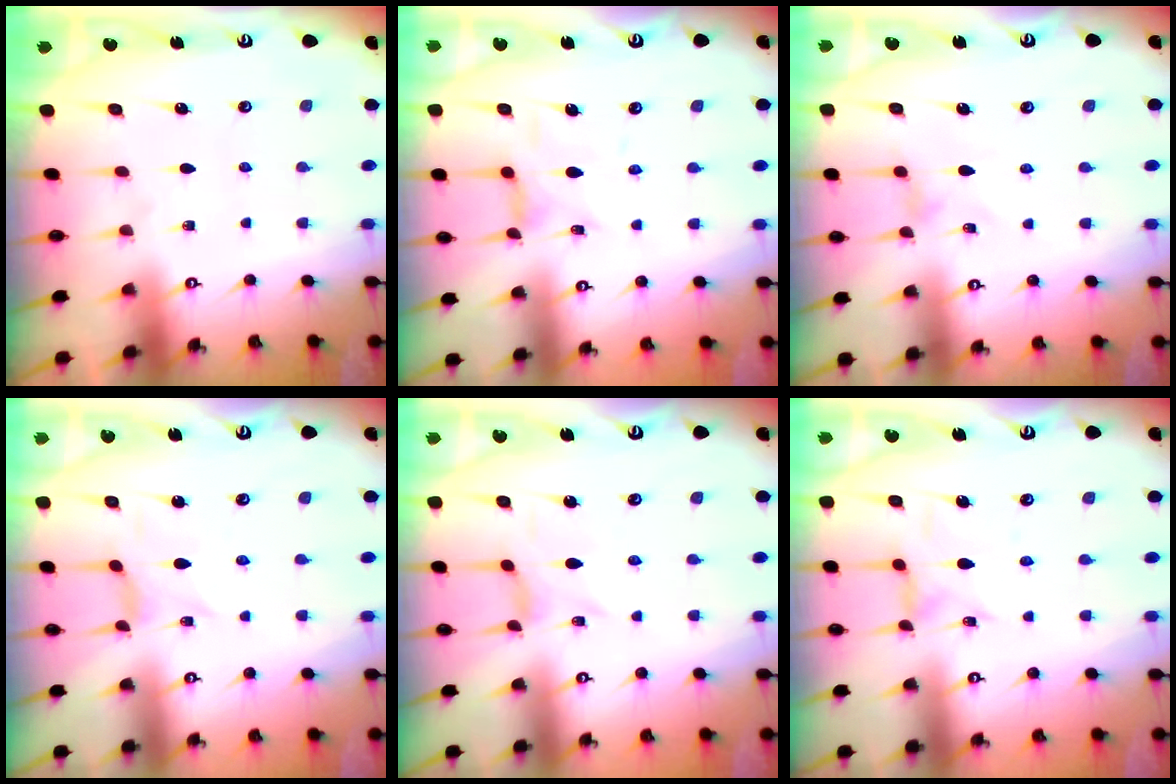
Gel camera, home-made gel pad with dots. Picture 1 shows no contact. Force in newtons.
{"total": 4.8, "press": 4.8, "slide": 0.5}
{"total": 1.3, "press": 1.3, "slide": 0.3}
{"total": 0.0}
{"total": 0.0}
{"total": 2.0, "press": 2.0, "slide": 0.3}